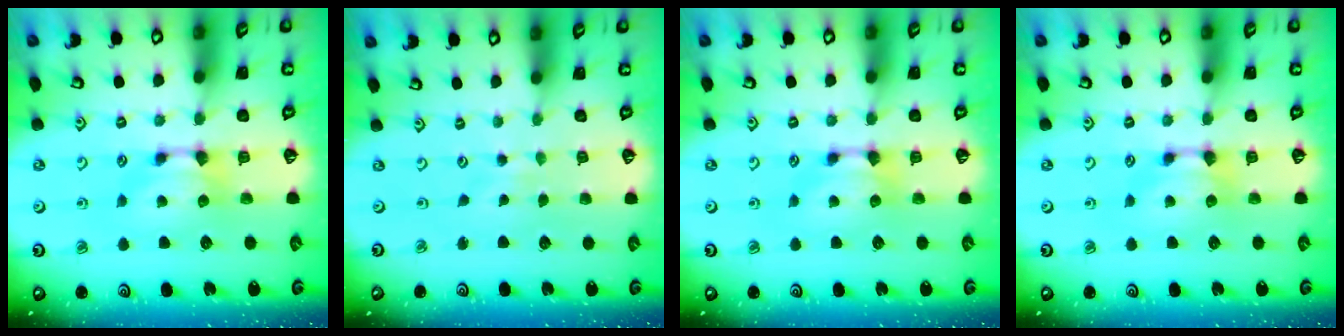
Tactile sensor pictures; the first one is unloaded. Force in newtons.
{"total": 4.6, "press": 4.6, "slide": 0.1}
{"total": 0.0}
{"total": 0.0}